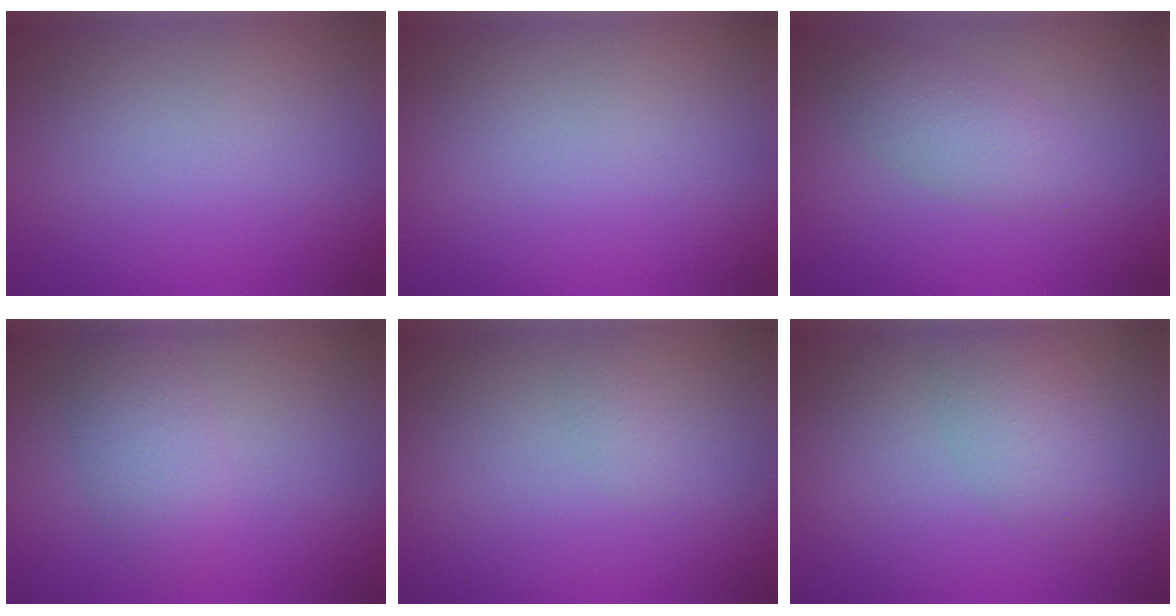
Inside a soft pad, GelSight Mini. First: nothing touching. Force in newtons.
{"total": 0.0}
{"total": 2.8, "press": 2.8, "slide": 0.1}
{"total": 3.0, "press": 3.0, "slide": 0.1}
{"total": 0.7, "press": 0.7, "slide": 0.1}
{"total": 3.0, "press": 3.0, "slide": 0.2}